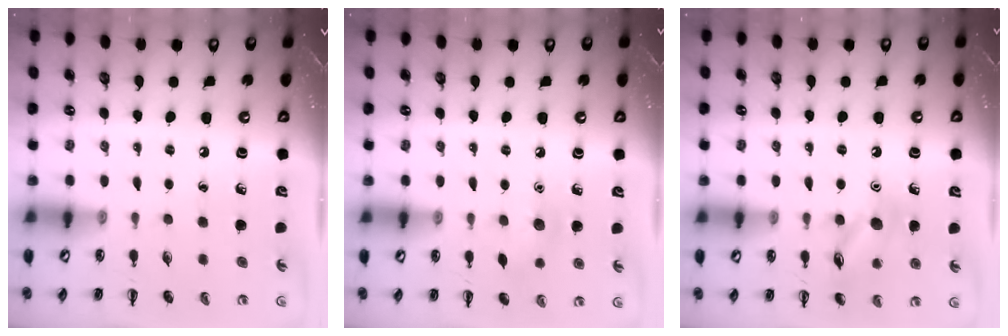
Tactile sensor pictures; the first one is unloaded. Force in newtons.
{"total": 6.7, "press": 6.5, "slide": 1.7}
{"total": 11.1, "press": 11.0, "slide": 0.7}